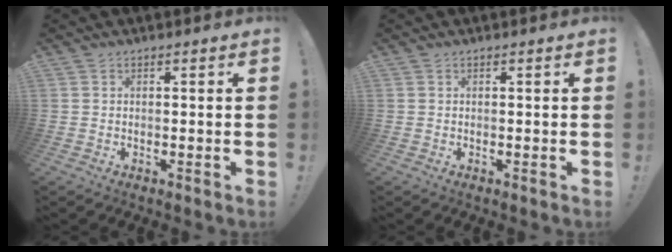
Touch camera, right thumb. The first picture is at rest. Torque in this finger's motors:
{"motor_torque": [0.01, 0.01, 0.04, -0.08, 0.00]}